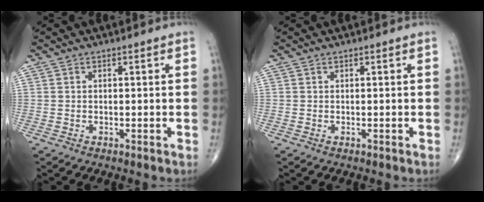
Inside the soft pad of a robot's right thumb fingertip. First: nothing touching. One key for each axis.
{"total": 0.0}